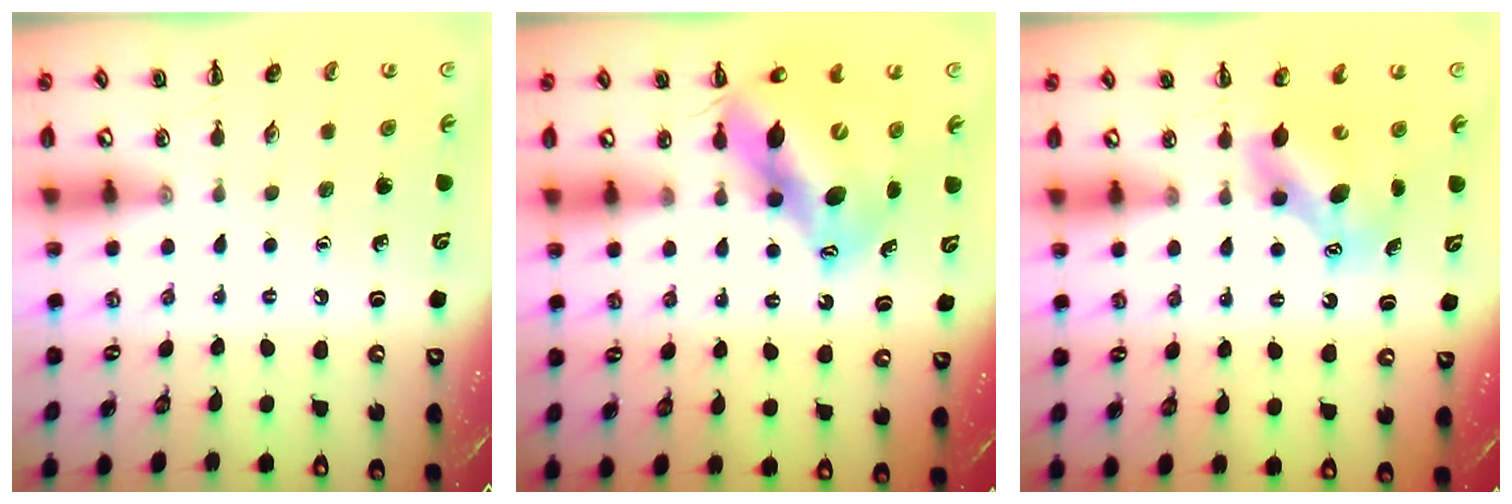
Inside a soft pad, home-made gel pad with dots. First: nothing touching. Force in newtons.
{"total": 13.8, "press": 13.4, "slide": 3.5}
{"total": 7.1, "press": 7.1, "slide": 1.0}